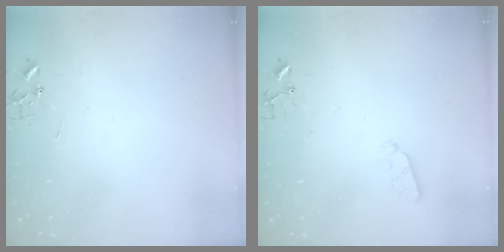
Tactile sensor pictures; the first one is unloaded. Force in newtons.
{"total": 4.2, "press": 4.1, "slide": 1.0}